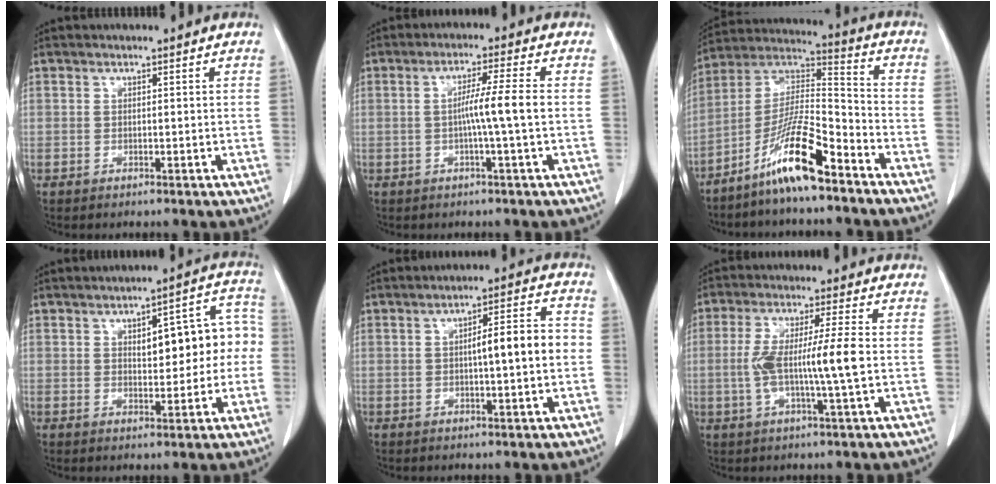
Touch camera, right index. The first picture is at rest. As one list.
[{"total": 5.2, "force": [-0.6, -1.1, 5.0], "torque": [-0.084, 0.006, -0.009]}, {"total": 13.2, "force": [-8.7, 1.1, 9.8], "torque": [-0.196, 0.002, -0.163]}, {"total": 9.9, "force": [0.7, 3.9, 9.1], "torque": [-0.107, 0.042, 0.015]}, {"total": 7.5, "force": [-0.2, 0.9, 7.4], "torque": [-0.110, 0.021, -0.003]}, {"total": 9.0, "force": [-0.8, -0.3, 9.0], "torque": [-0.173, 0.005, -0.018]}]